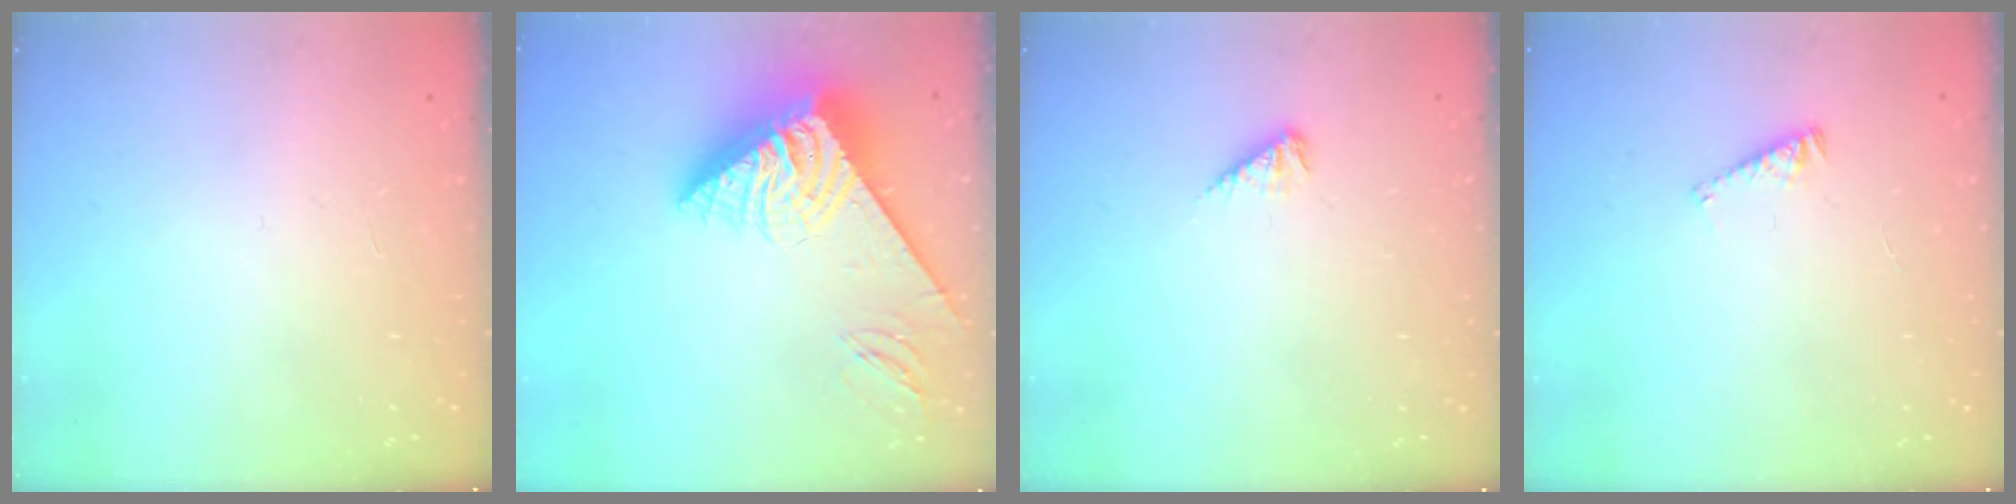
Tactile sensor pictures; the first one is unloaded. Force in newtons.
{"total": 12.9, "press": 12.8, "slide": 1.3}
{"total": 3.2, "press": 3.2, "slide": 0.5}
{"total": 3.6, "press": 3.6, "slide": 0.4}